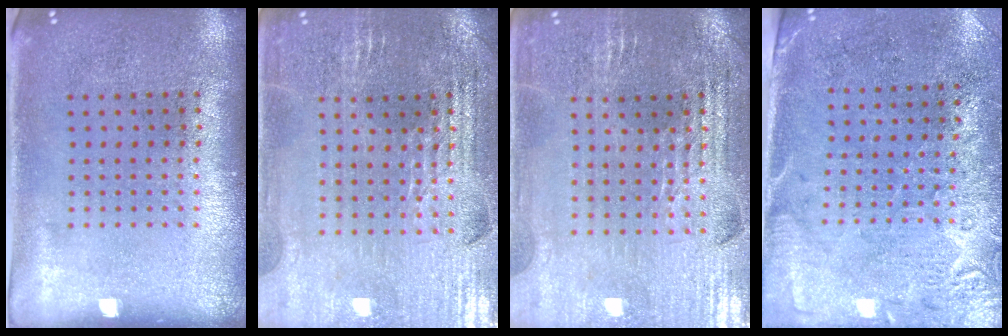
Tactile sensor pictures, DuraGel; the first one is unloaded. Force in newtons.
{"total": 2.9, "press": 2.9, "slide": 0.6}
{"total": 2.9, "press": 2.9, "slide": 0.6}
{"total": 2.7, "press": 2.4, "slide": 1.4}